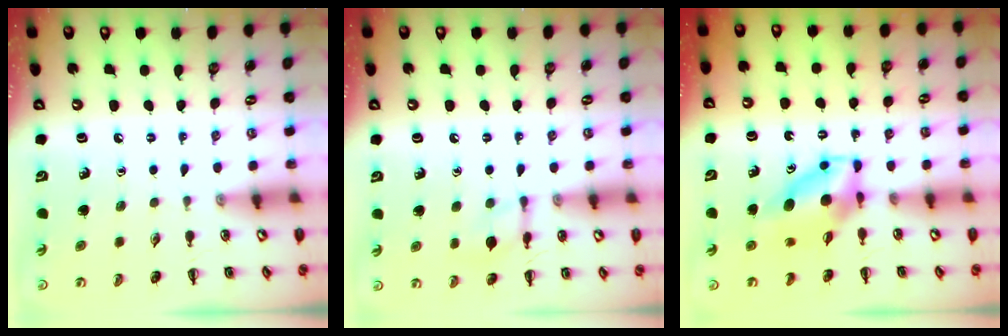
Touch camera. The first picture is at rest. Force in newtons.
{"total": 7.4, "press": 7.4, "slide": 0.2}
{"total": 5.8, "press": 5.6, "slide": 1.6}